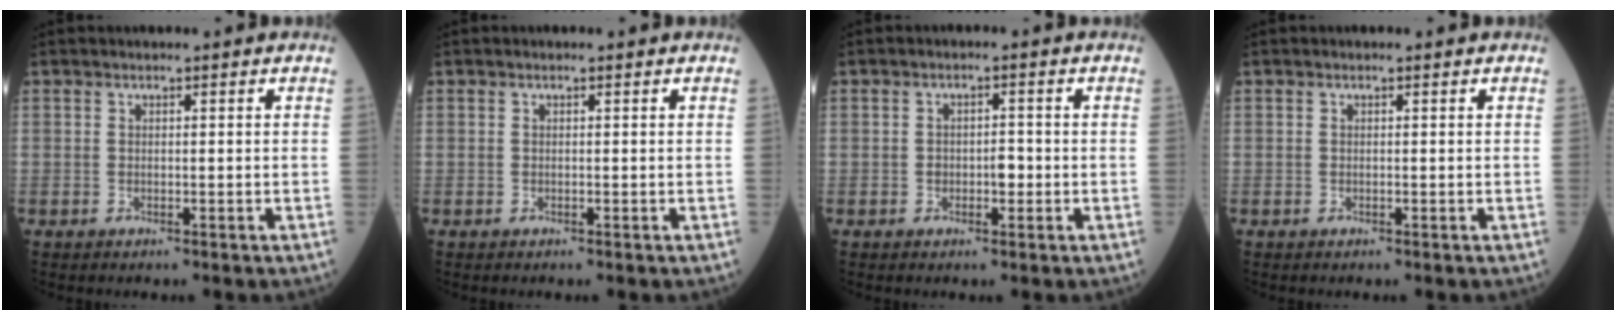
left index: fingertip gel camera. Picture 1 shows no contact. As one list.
[{"total": 0.0}, {"total": 2.2, "force": [-0.6, 1.2, 1.8], "torque": [-0.024, 0.004, -0.009]}, {"total": 0.0}]